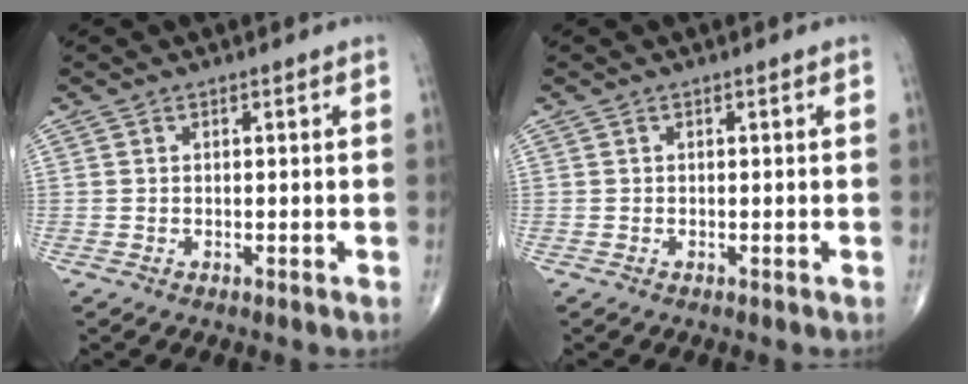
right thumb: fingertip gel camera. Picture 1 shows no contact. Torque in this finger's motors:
{"motor_torque": [-0.07, 0.07, 0.01, 0.01, 0.02]}